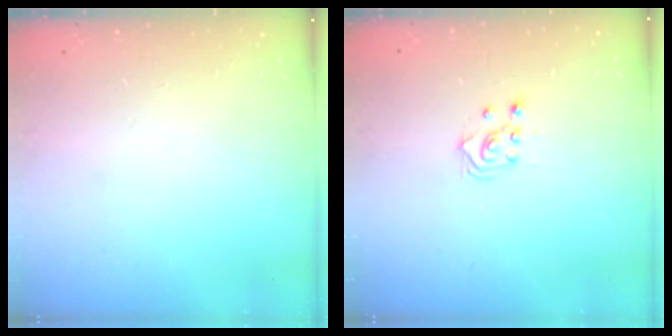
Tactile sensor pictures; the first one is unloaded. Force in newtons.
{"total": 2.5, "press": 2.3, "slide": 1.0}